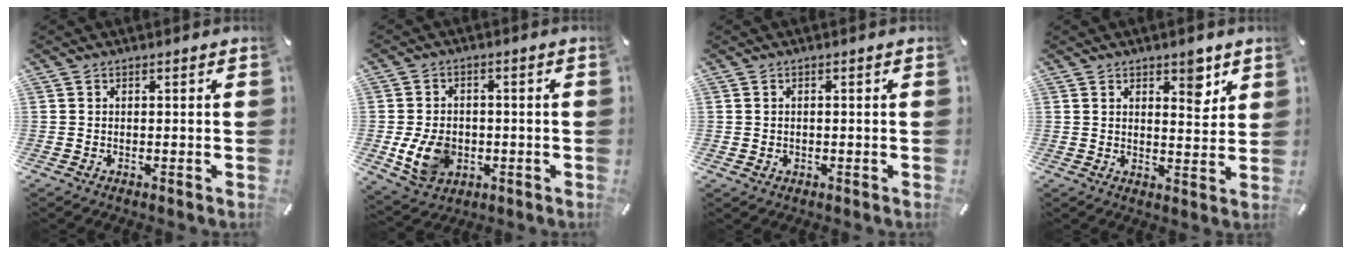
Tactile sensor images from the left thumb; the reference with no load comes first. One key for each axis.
{"total": 9.7, "fx": -1.8, "fy": 7.6, "fz": 5.8, "tx": -0.112, "ty": 0.009, "tz": -0.028}
{"total": 1.1, "fx": 0.0, "fy": 1.0, "fz": 0.5, "tx": -0.013, "ty": 0.006, "tz": -0.002}
{"total": 5.9, "fx": 3.9, "fy": 3.0, "fz": 3.3, "tx": -0.020, "ty": -0.027, "tz": 0.058}